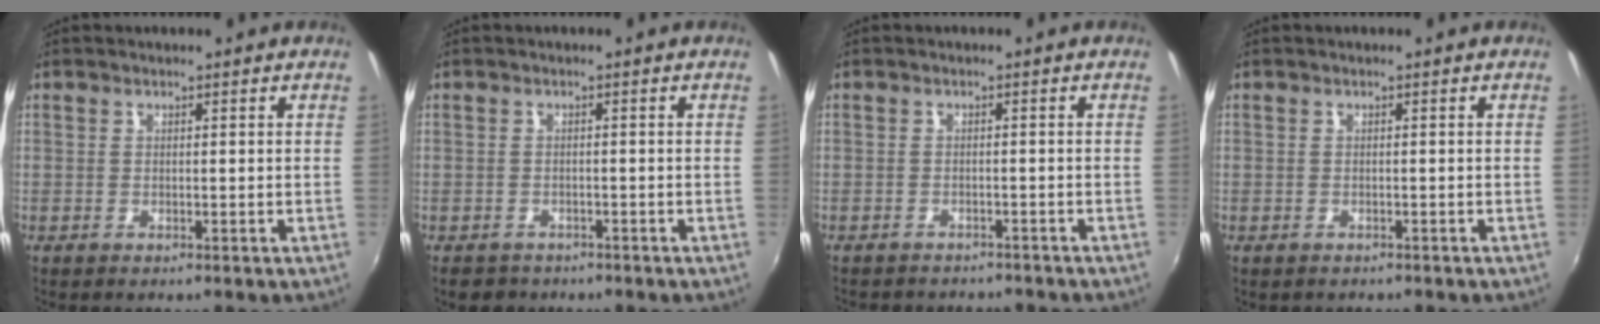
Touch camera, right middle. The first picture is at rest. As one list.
[{"total": 3.2, "force": [-2.3, 2.1, 0.8], "torque": [-0.023, -0.009, -0.035]}, {"total": 5.8, "force": [-5.3, 1.8, 1.5], "torque": [-0.042, -0.015, -0.075]}, {"total": 0.8, "force": [-0.6, 0.4, 0.1], "torque": [-0.007, -0.002, -0.008]}]